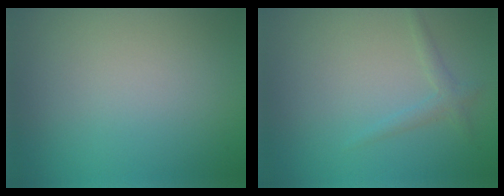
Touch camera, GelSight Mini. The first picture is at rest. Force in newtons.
{"total": 1.2, "press": 1.2, "slide": 0.0}